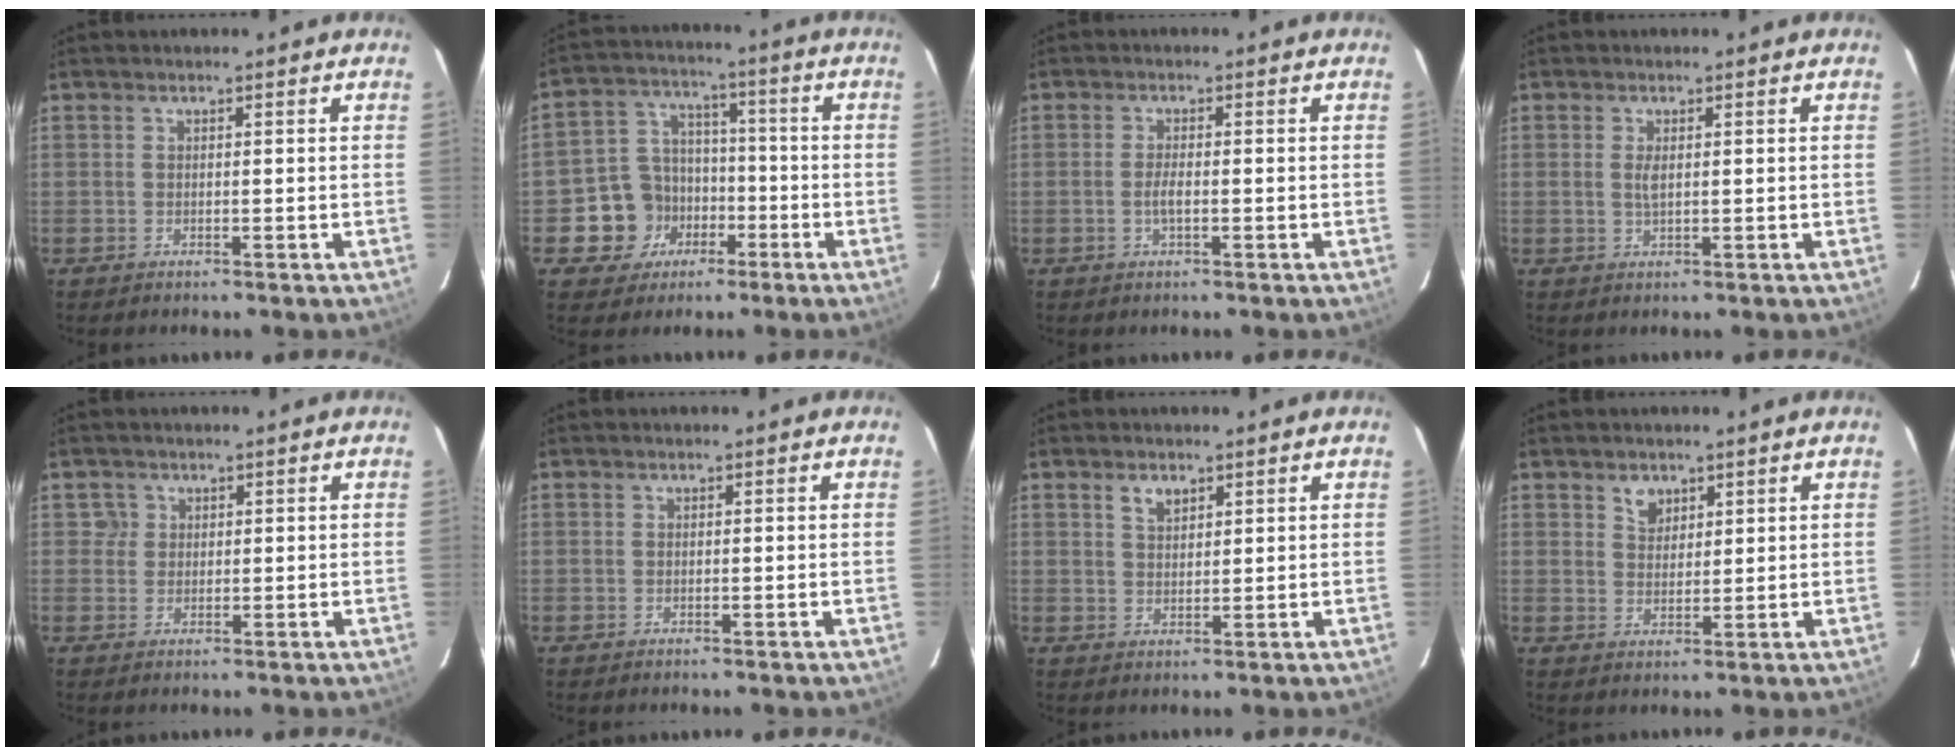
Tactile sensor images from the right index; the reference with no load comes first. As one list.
[{"total": 10.2, "force": [-4.4, 8.9, 2.3], "torque": [-0.070, 0.036, -0.062]}, {"total": 2.1, "force": [-0.6, 0.4, 1.9], "torque": [-0.040, 0.001, -0.012]}, {"total": 1.6, "force": [0.2, 0.6, 1.5], "torque": [-0.030, 0.000, 0.004]}, {"total": 2.0, "force": [0.5, 1.9, -0.2], "torque": [0.018, 0.016, 0.007]}, {"total": 0.0}, {"total": 2.7, "force": [1.7, 1.5, 1.5], "torque": [-0.024, 0.004, 0.031]}, {"total": 3.2, "force": [2.0, 2.2, 1.1], "torque": [-0.009, 0.005, 0.036]}]